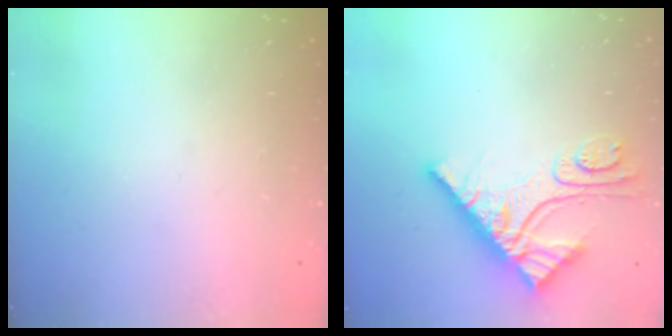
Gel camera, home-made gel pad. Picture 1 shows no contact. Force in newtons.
{"total": 11.8, "press": 11.7, "slide": 0.9}